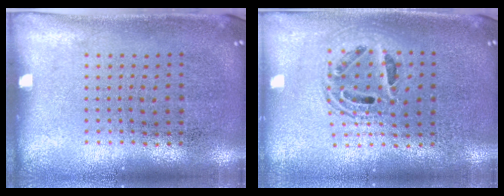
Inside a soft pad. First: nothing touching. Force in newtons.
{"total": 1.6, "press": 1.3, "slide": 0.9}